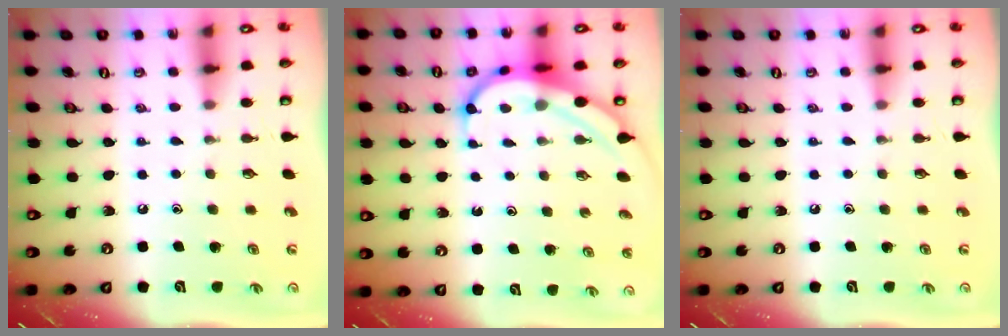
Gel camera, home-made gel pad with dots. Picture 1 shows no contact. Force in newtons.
{"total": 6.5, "press": 6.4, "slide": 0.7}
{"total": 0.0}